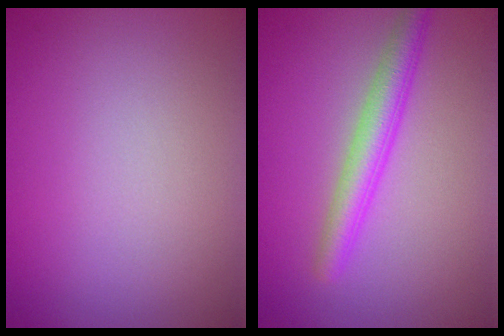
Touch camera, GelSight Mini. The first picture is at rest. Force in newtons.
{"total": 3.3, "press": 3.3, "slide": 0.0}